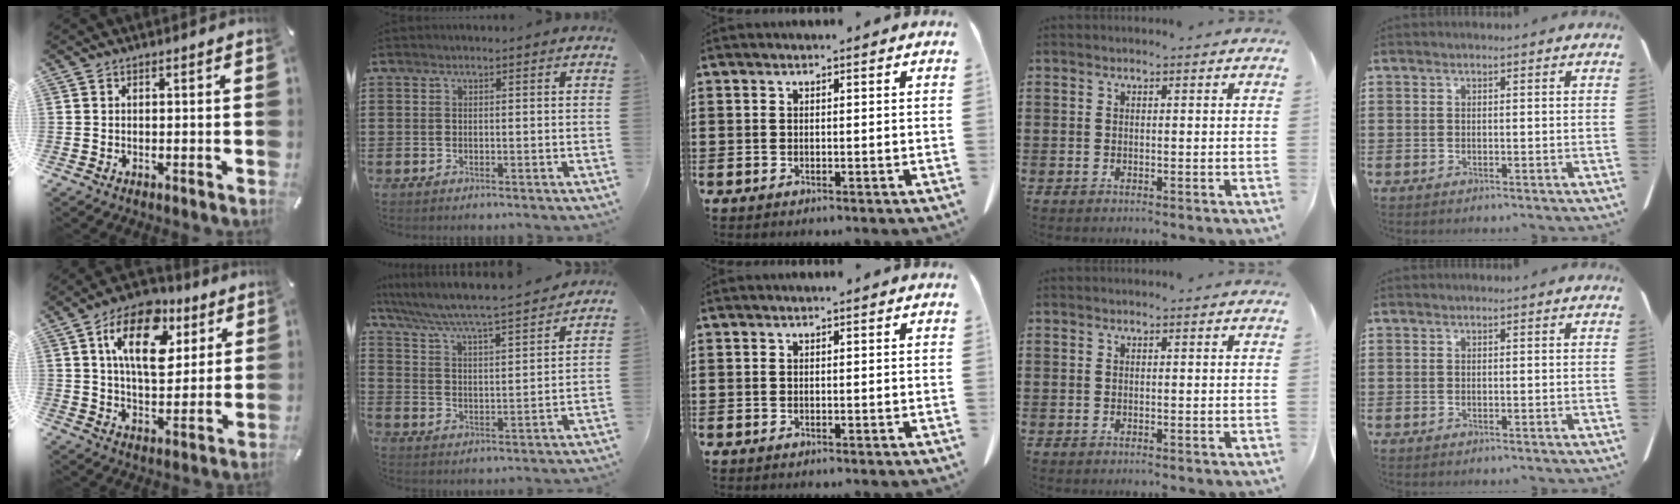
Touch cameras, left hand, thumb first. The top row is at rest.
{"thumb": {"total": 16.4, "force": [7.3, 9.6, 11.1], "torque": [-0.171, -0.017, 0.125]}, "index": {"total": 4.9, "force": [4.6, -0.4, 1.7], "torque": [-0.056, -0.037, 0.068]}}